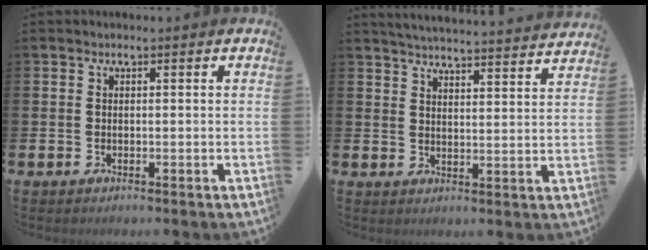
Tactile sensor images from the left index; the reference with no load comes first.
{"total": 4.9, "force": [4.9, -0.3, 0.5], "torque": [-0.015, -0.042, 0.083]}